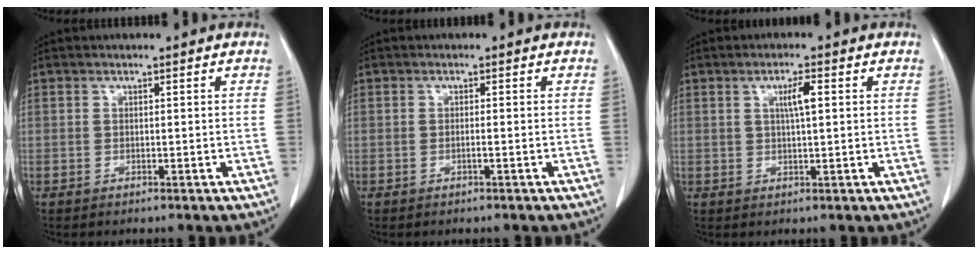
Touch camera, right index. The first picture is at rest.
{"total": 0.7, "force": [-0.3, -0.1, 0.6], "torque": [-0.011, 0.001, -0.005]}
{"total": 3.0, "force": [0.8, 0.2, 2.9], "torque": [-0.051, 0.001, 0.015]}